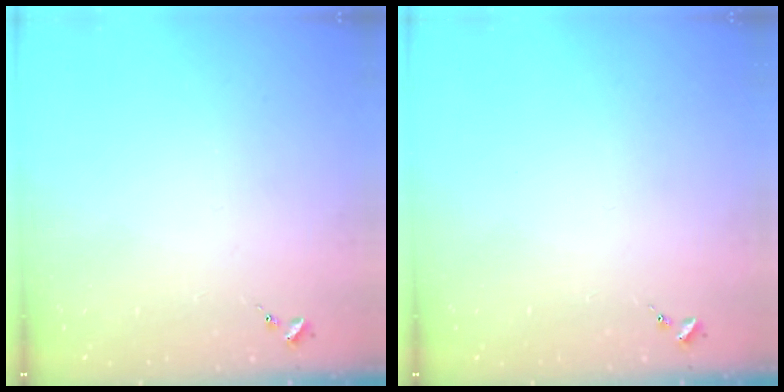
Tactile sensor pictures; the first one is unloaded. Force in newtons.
{"total": 0.0}